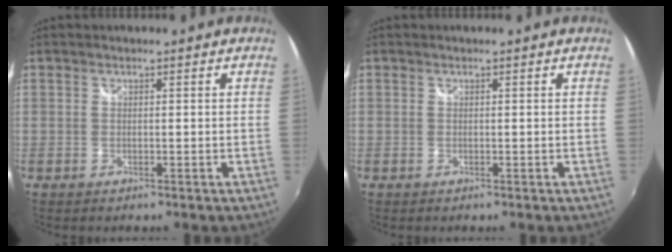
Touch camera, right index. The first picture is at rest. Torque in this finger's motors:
{"motor_torque": [0.00, 0.00, 0.00, 0.00]}